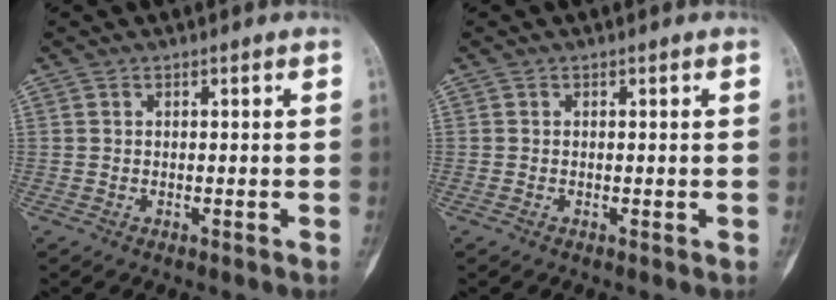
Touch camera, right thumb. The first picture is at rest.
{"total": 0.0}